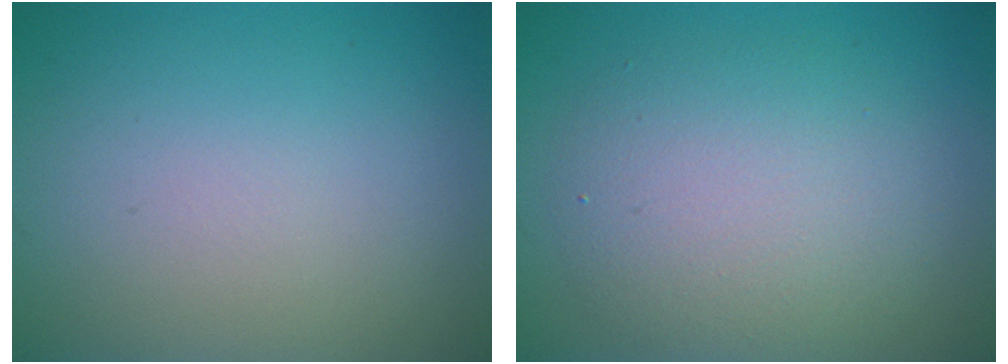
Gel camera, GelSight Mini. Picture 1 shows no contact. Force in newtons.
{"total": 5.3, "press": 5.3, "slide": 0.1}